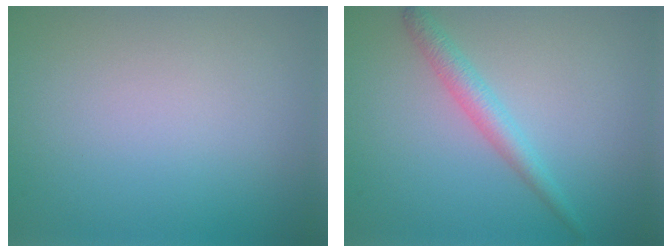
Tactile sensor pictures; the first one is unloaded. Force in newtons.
{"total": 2.4, "press": 2.4, "slide": 0.1}